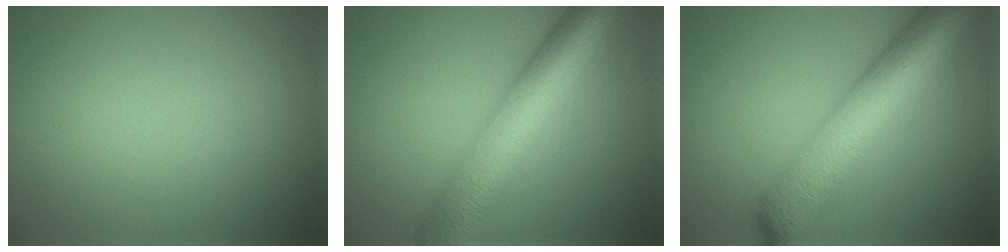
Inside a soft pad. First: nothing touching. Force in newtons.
{"total": 9.0, "press": 9.0, "slide": 0.2}
{"total": 9.0, "press": 9.0, "slide": 0.1}